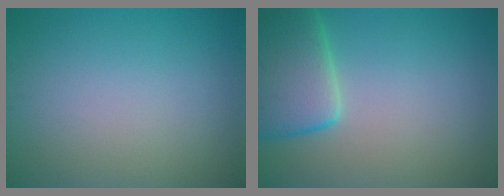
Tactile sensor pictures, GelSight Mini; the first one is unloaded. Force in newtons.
{"total": 6.6, "press": 6.6, "slide": 0.5}